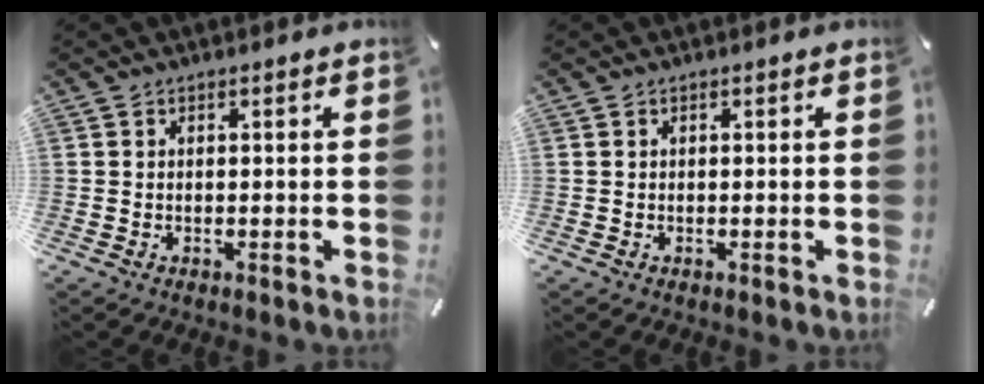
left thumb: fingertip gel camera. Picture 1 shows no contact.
{"total": 0.0}